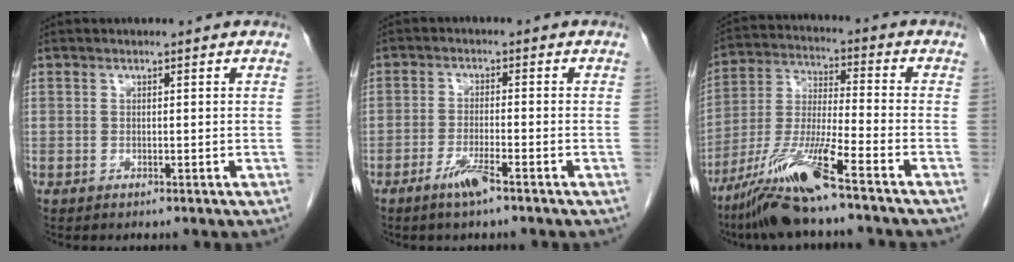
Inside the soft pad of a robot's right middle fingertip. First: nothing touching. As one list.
[{"total": 3.9, "force": [-2.6, 0.0, 2.9], "torque": [-0.060, -0.006, -0.052]}, {"total": 13.6, "force": [-9.2, -0.2, 10.0], "torque": [-0.207, -0.027, -0.173]}]